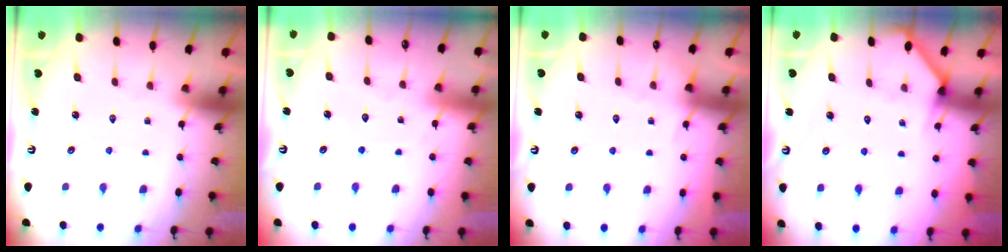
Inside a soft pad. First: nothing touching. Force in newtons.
{"total": 3.5, "press": 3.5, "slide": 0.4}
{"total": 1.9, "press": 1.9, "slide": 0.3}
{"total": 5.0, "press": 5.0, "slide": 0.3}